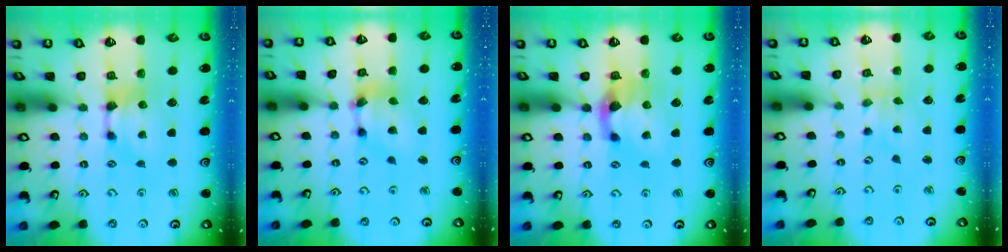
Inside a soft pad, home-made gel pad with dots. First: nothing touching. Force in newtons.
{"total": 6.4, "press": 6.1, "slide": 1.9}
{"total": 2.6, "press": 2.0, "slide": 1.7}
{"total": 4.0, "press": 3.9, "slide": 0.6}